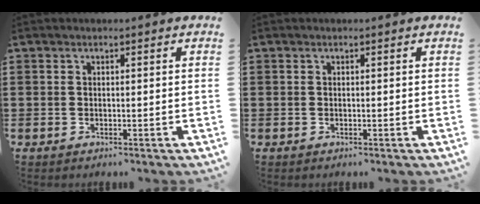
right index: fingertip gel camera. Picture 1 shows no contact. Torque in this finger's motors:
{"motor_torque": [-0.05, 0.05, 0.00, 0.00]}